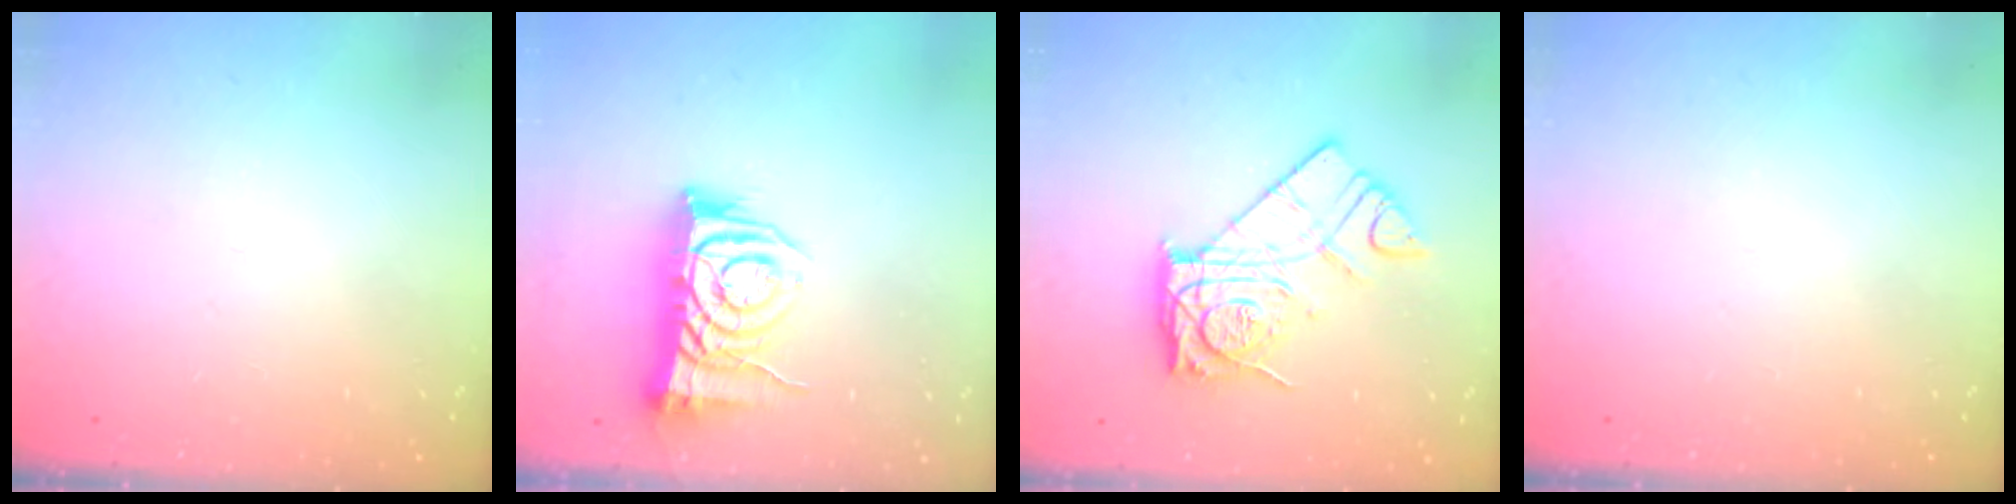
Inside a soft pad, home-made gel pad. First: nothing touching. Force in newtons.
{"total": 10.1, "press": 10.0, "slide": 1.0}
{"total": 13.2, "press": 13.1, "slide": 1.3}
{"total": 0.0}